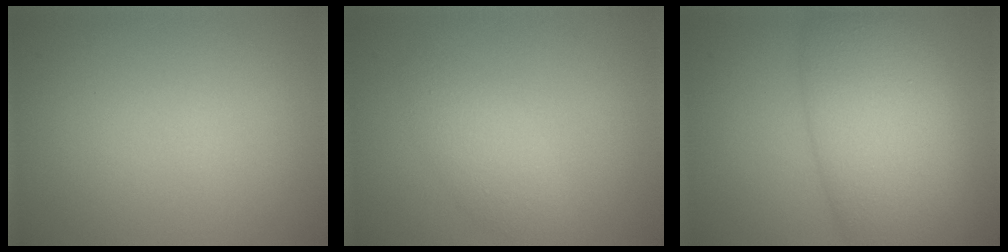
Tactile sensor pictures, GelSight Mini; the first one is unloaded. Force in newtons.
{"total": 2.5, "press": 2.5, "slide": 0.0}
{"total": 10.2, "press": 10.2, "slide": 0.4}